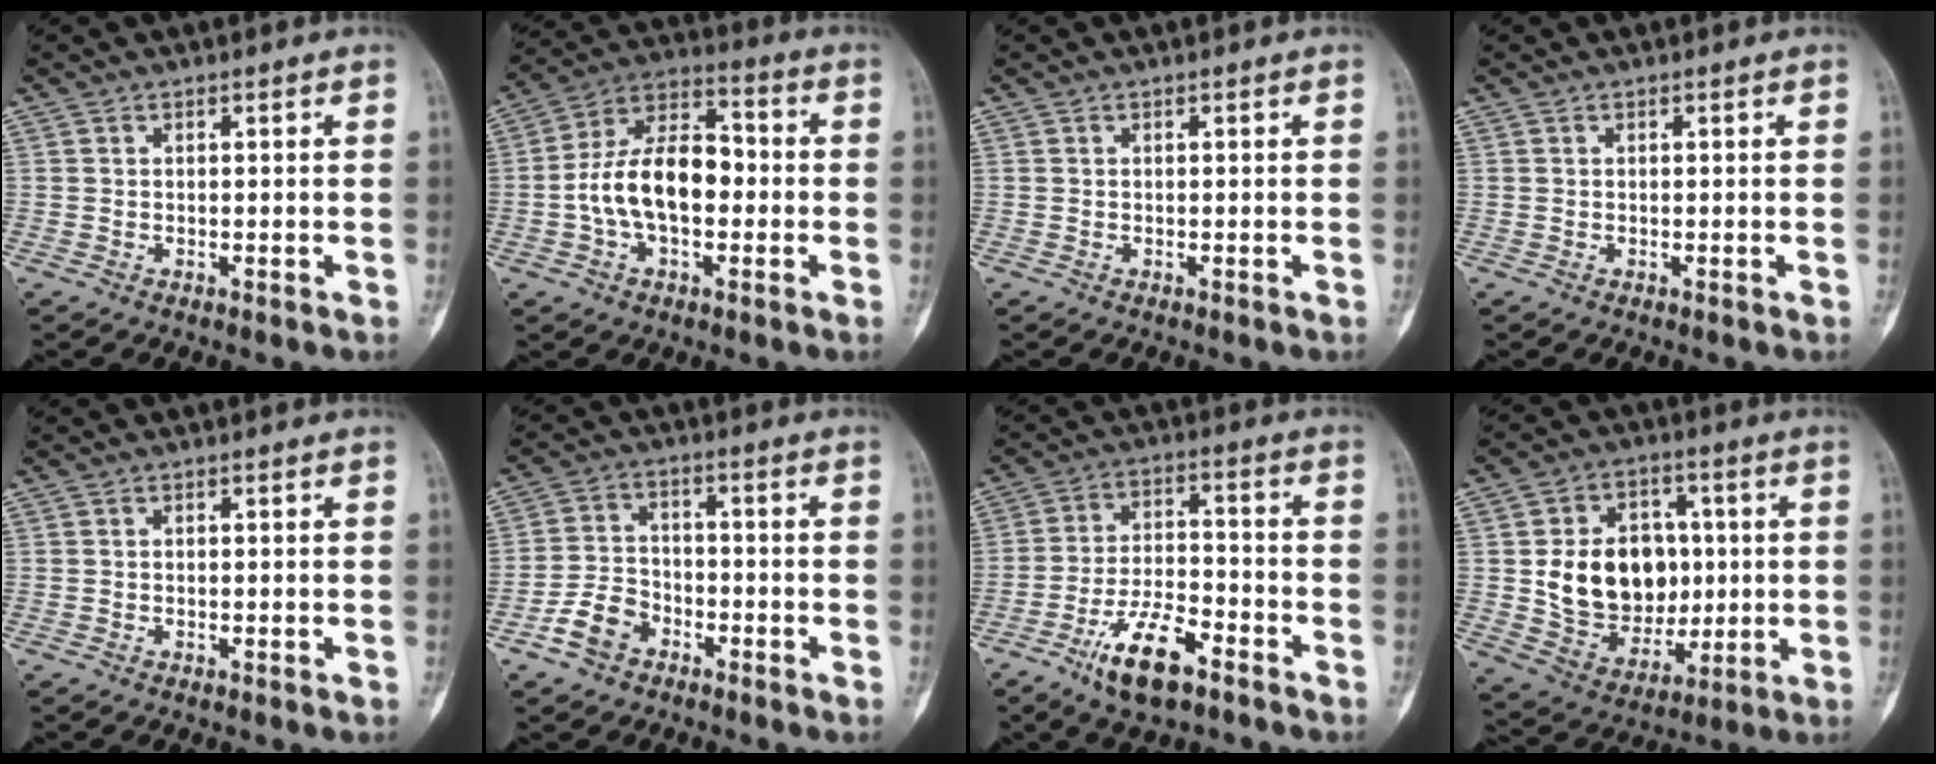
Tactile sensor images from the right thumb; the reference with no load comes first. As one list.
[{"total": 14.6, "force": [-1.6, 8.5, 11.7], "torque": [-0.197, 0.042, -0.035]}, {"total": 0.0}, {"total": 0.0}, {"total": 0.0}, {"total": 6.7, "force": [-3.8, 4.7, 2.9], "torque": [-0.043, 0.029, -0.074]}, {"total": 11.5, "force": [-7.0, 4.4, 8.1], "torque": [-0.141, 0.039, -0.125]}, {"total": 16.8, "force": [1.1, 12.9, 10.7], "torque": [-0.125, -0.001, 0.035]}]